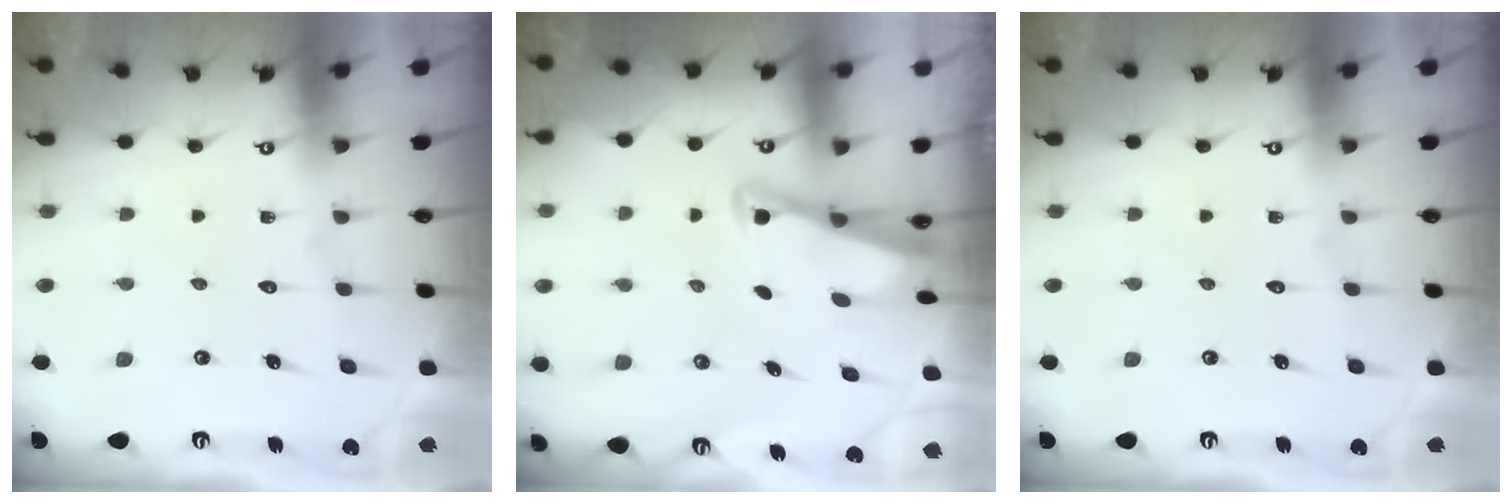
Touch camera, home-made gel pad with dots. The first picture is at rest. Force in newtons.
{"total": 2.9, "press": 2.8, "slide": 0.3}
{"total": 0.0}